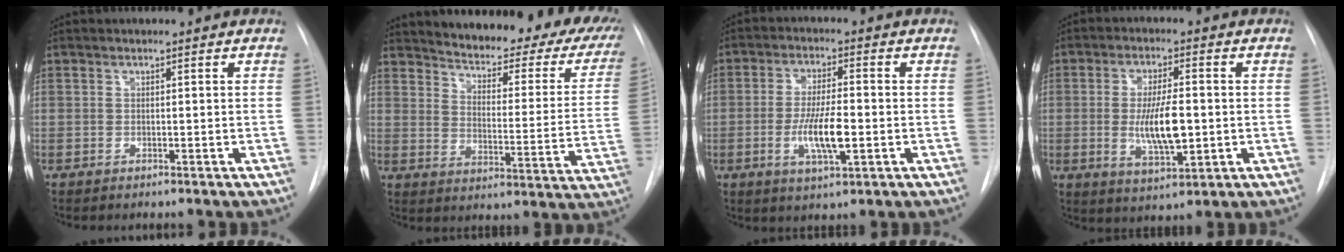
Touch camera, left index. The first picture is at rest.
{"total": 26.1, "force": [22.1, 6.4, 12.3], "torque": [-0.173, -0.063, 0.257]}
{"total": 7.8, "force": [-1.8, 1.7, 7.3], "torque": [-0.141, -0.009, -0.033]}
{"total": 8.6, "force": [-0.8, 2.6, 8.1], "torque": [-0.151, -0.011, -0.011]}